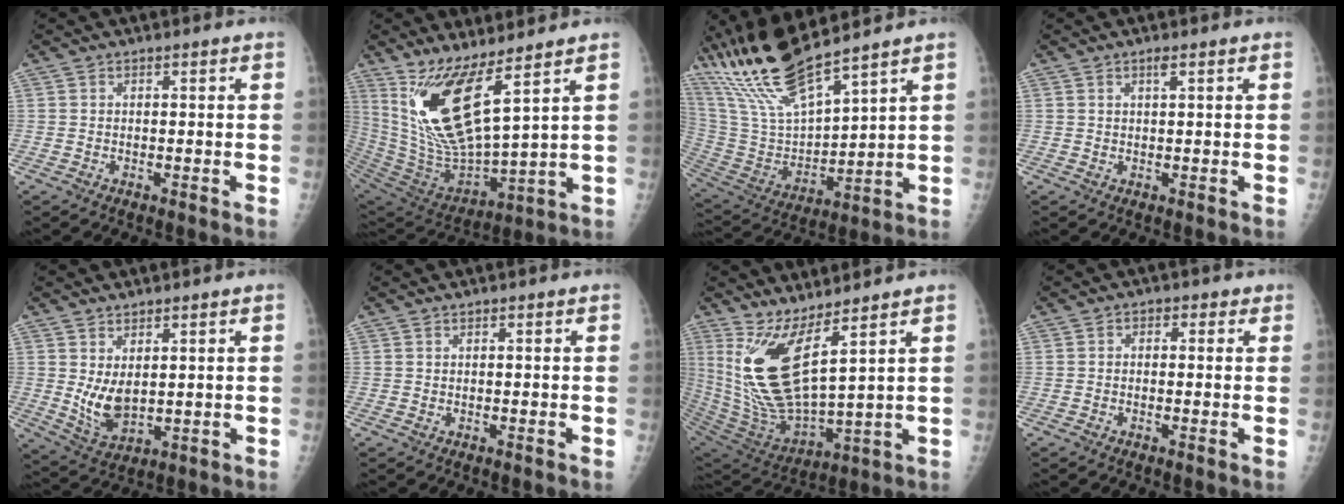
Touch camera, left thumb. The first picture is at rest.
{"total": 16.8, "force": [9.4, 4.1, 13.3], "torque": [-0.257, -0.066, 0.203]}
{"total": 17.0, "force": [14.2, 2.1, 9.1], "torque": [-0.178, -0.063, 0.297]}
{"total": 0.8, "force": [0.5, 0.1, 0.6], "torque": [-0.010, -0.001, 0.011]}
{"total": 6.1, "force": [1.2, 3.3, 5.0], "torque": [-0.086, -0.020, 0.038]}
{"total": 0.0}
{"total": 14.6, "force": [7.5, 3.4, 12.0], "torque": [-0.243, -0.071, 0.171]}
{"total": 1.9, "force": [0.5, 1.5, 1.2], "torque": [0.001, 0.006, -0.005]}